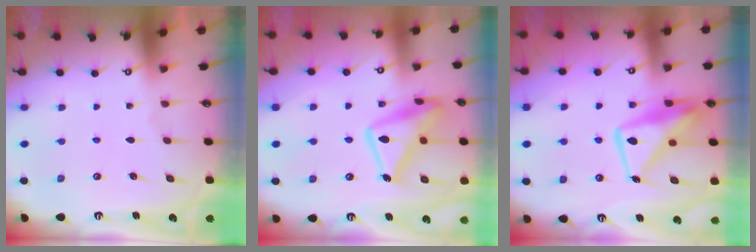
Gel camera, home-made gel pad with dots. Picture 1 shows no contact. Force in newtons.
{"total": 16.5, "press": 16.5, "slide": 1.3}
{"total": 15.2, "press": 15.1, "slide": 1.4}